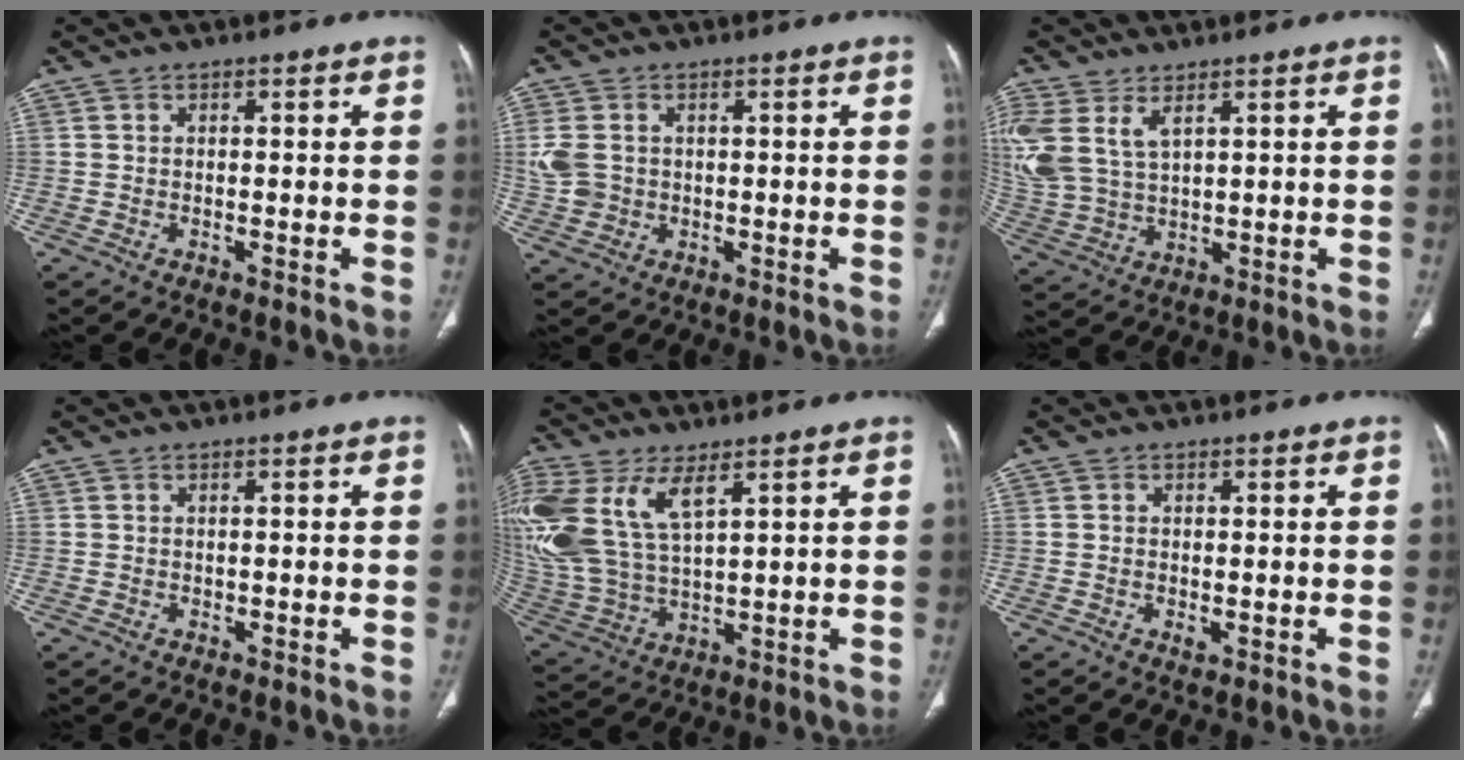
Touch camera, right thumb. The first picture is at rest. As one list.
[{"total": 5.6, "force": [0.5, 4.4, 3.4], "torque": [-0.080, 0.001, 0.015]}, {"total": 12.5, "force": [5.1, 7.3, 8.9], "torque": [-0.222, -0.010, 0.118]}, {"total": 0.0}, {"total": 19.1, "force": [8.2, 9.8, 14.2], "torque": [-0.338, -0.012, 0.171]}, {"total": 1.1, "force": [-0.1, 0.7, 0.9], "torque": [-0.018, -0.004, 0.000]}]